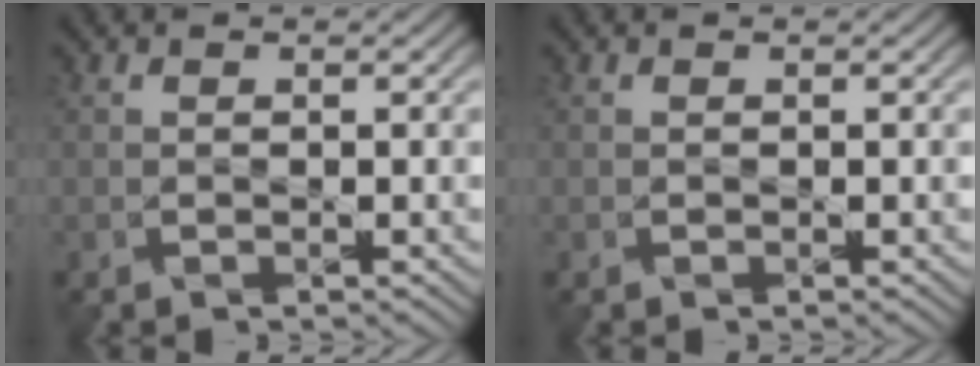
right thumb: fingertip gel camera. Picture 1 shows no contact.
{"total": 0.0}